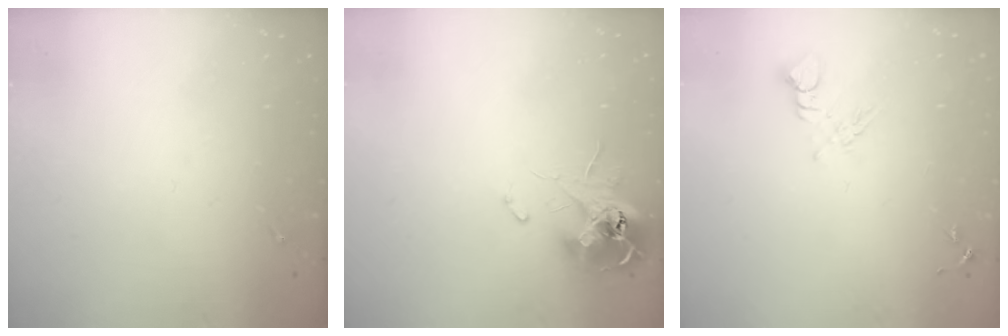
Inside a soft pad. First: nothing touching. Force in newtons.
{"total": 11.6, "press": 11.6, "slide": 1.1}
{"total": 6.6, "press": 6.6, "slide": 0.5}